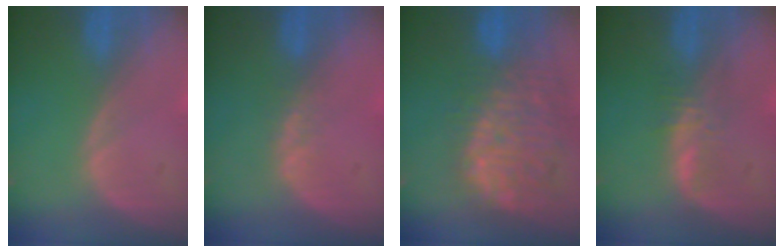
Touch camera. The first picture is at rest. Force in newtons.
{"total": 1.7, "press": 1.4, "slide": 0.9}
{"total": 13.1, "press": 11.2, "slide": 6.8}
{"total": 2.9, "press": 2.9, "slide": 0.2}